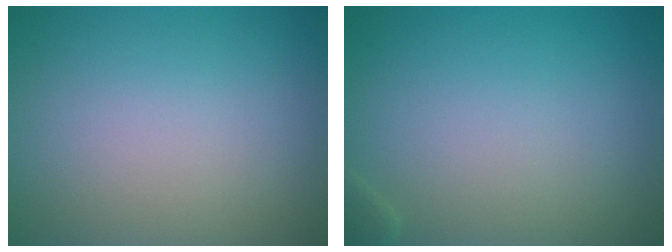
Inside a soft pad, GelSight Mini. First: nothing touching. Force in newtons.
{"total": 0.6, "press": 0.6, "slide": 0.0}